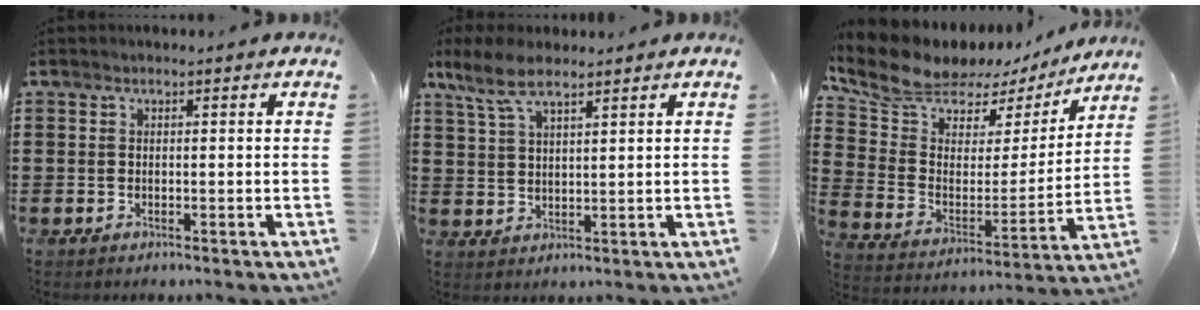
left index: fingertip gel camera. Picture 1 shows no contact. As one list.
[{"total": 6.3, "force": [4.6, 2.0, 3.9], "torque": [-0.088, 0.001, 0.084]}, {"total": 8.6, "force": [7.1, 4.2, 2.4], "torque": [-0.092, -0.040, 0.125]}]